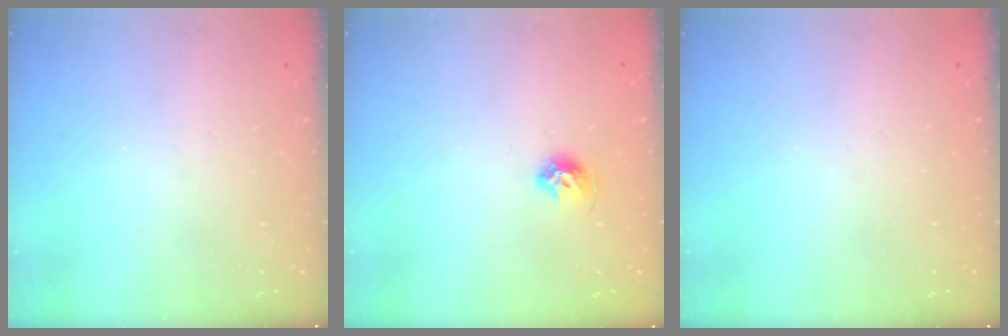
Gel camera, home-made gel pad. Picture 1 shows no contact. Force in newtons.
{"total": 7.3, "press": 7.3, "slide": 0.8}
{"total": 0.0}